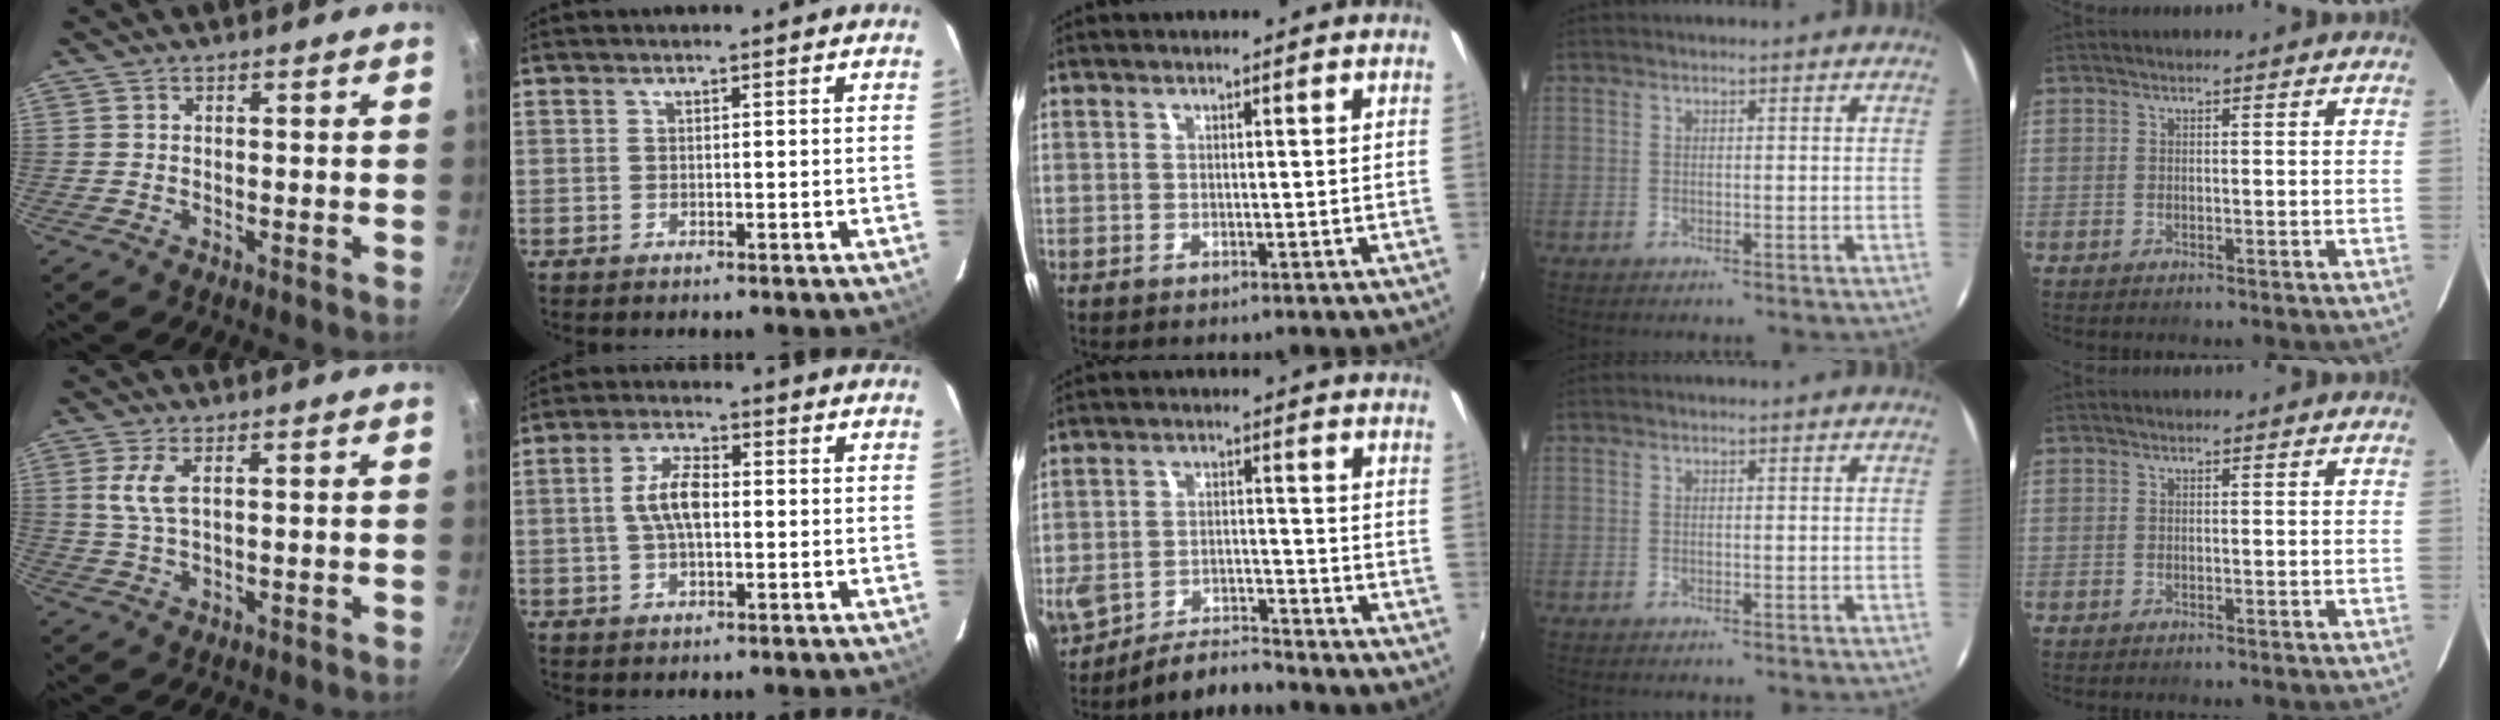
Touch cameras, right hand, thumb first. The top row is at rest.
{"thumb": {"total": 5.1, "force": [1.5, 1.9, 4.5], "torque": [-0.100, -0.003, 0.033]}, "index": {"total": 6.3, "force": [0.0, 2.8, 5.7], "torque": [-0.111, 0.011, 0.001]}, "middle": {"total": 6.4, "force": [-5.6, 2.2, 2.2], "torque": [-0.060, 0.003, -0.093]}}